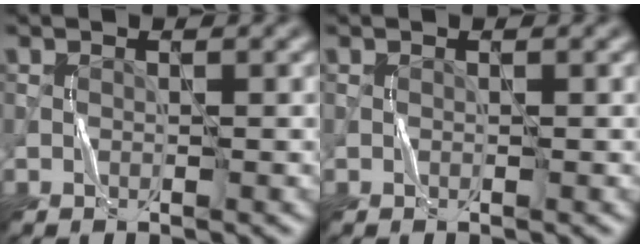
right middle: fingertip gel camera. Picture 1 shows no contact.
{"total": 0.0}